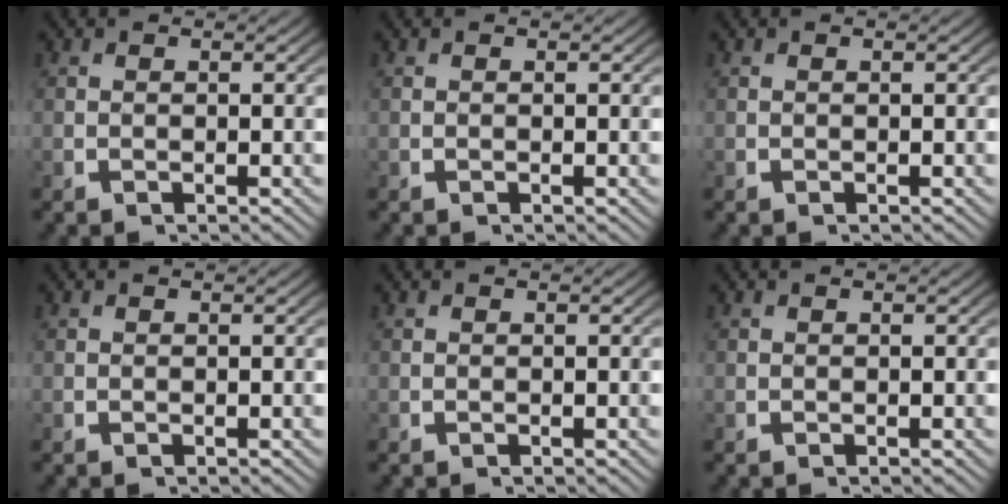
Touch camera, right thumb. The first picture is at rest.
{"total": 0.0}
{"total": 0.0}
{"total": 0.0}
{"total": 0.0}
{"total": 0.0}